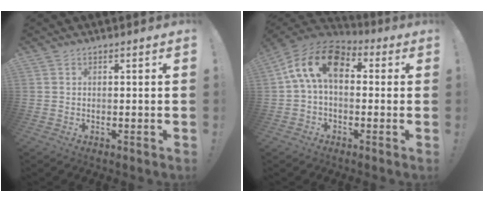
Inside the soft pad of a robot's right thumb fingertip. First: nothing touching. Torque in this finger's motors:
{"motor_torque": [0.75, 0.82, 0.14, 0.14, 0.10]}